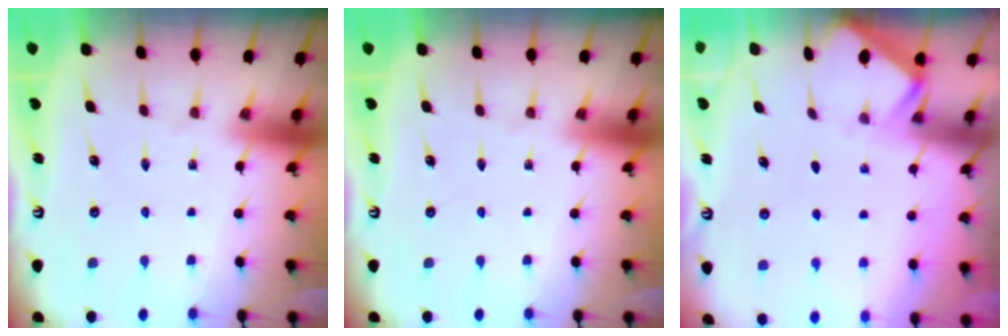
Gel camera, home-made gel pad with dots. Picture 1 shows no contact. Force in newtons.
{"total": 0.0}
{"total": 2.4, "press": 2.3, "slide": 0.4}